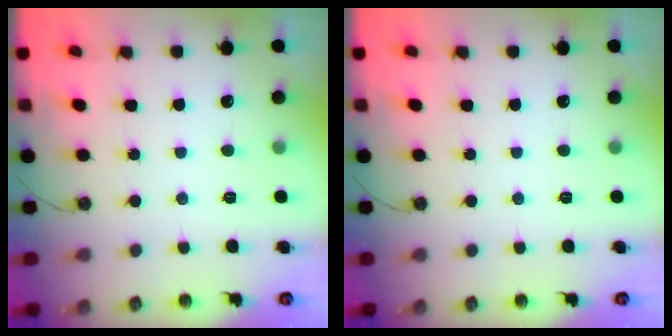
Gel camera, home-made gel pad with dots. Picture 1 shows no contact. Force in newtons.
{"total": 0.0}